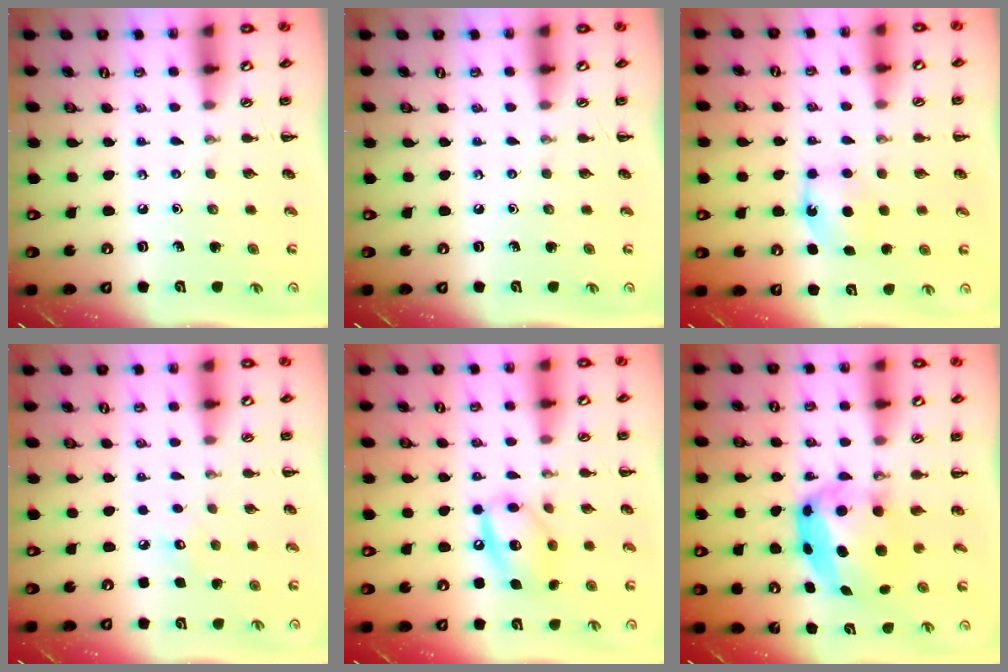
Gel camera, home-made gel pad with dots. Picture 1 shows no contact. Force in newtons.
{"total": 0.0}
{"total": 6.2, "press": 5.9, "slide": 1.9}
{"total": 5.5, "press": 5.3, "slide": 1.4}
{"total": 13.4, "press": 13.2, "slide": 1.7}
{"total": 6.1, "press": 6.0, "slide": 0.7}